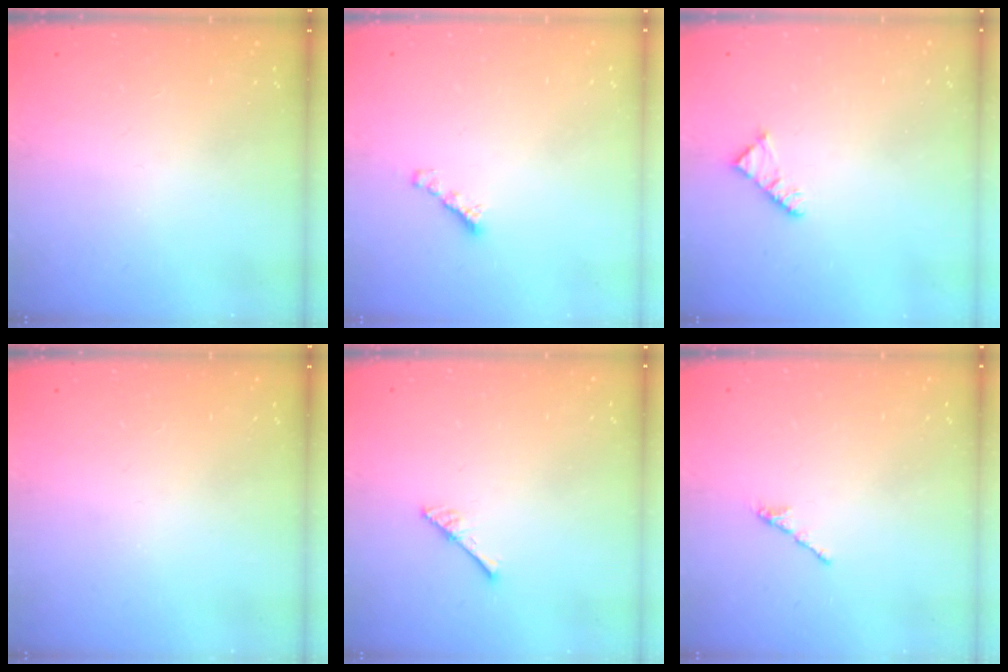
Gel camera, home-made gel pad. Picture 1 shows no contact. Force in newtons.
{"total": 2.5, "press": 2.5, "slide": 0.5}
{"total": 2.3, "press": 2.3, "slide": 0.4}
{"total": 0.0}
{"total": 3.0, "press": 3.0, "slide": 0.3}
{"total": 1.7, "press": 1.6, "slide": 0.5}